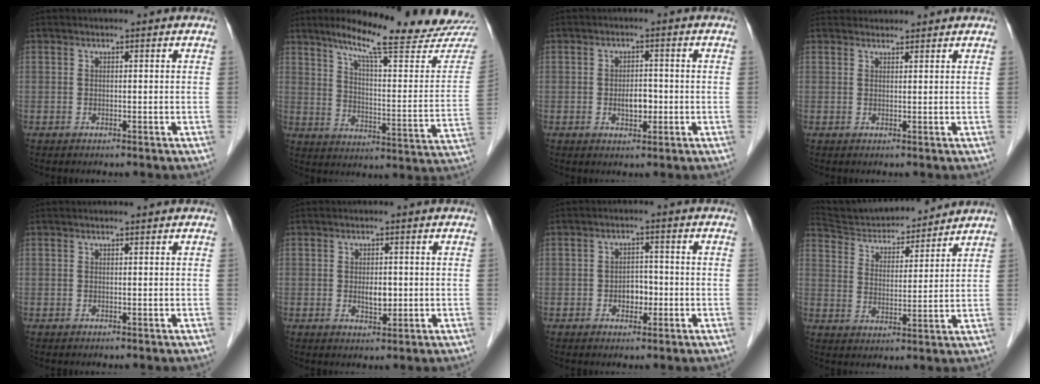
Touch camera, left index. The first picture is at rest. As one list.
[{"total": 22.8, "force": [19.7, 0.4, 11.4], "torque": [-0.161, -0.067, 0.262]}, {"total": 3.2, "force": [-0.7, 1.7, 2.6], "torque": [-0.044, 0.003, -0.007]}, {"total": 3.4, "force": [3.3, 0.7, 0.2], "torque": [-0.005, 0.029, 0.049]}, {"total": 0.5, "force": [0.4, 0.0, 0.2], "torque": [-0.009, 0.002, 0.008]}, {"total": 2.7, "force": [-0.1, 1.4, 2.4], "torque": [-0.042, -0.002, 0.002]}, {"total": 3.2, "force": [-0.9, 2.2, 2.2], "torque": [-0.031, 0.007, -0.013]}, {"total": 14.3, "force": [13.8, 2.5, 3.2], "torque": [-0.057, 0.013, 0.227]}]